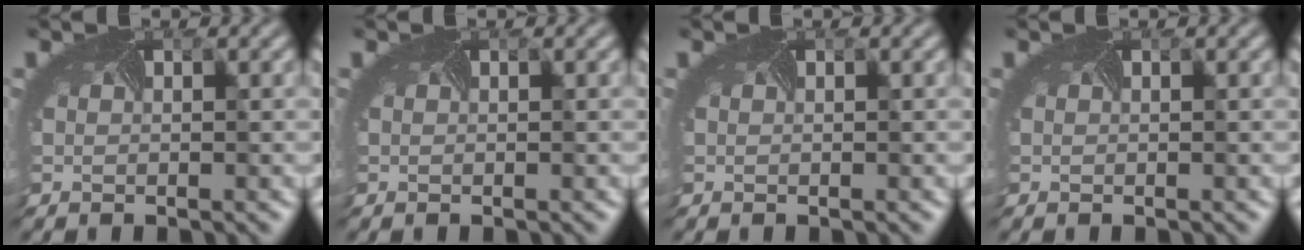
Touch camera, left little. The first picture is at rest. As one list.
[{"total": 0.0}, {"total": 0.0}, {"total": 0.0}]